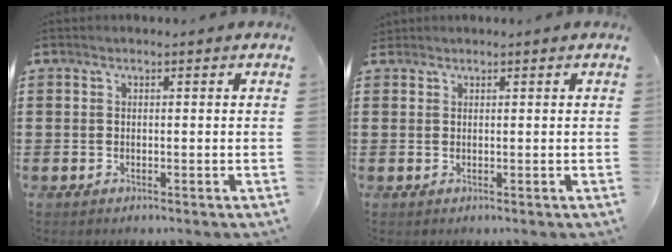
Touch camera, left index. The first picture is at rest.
{"total": 0.7, "force": [0.6, 0.3, 0.1], "torque": [-0.004, 0.002, 0.012]}